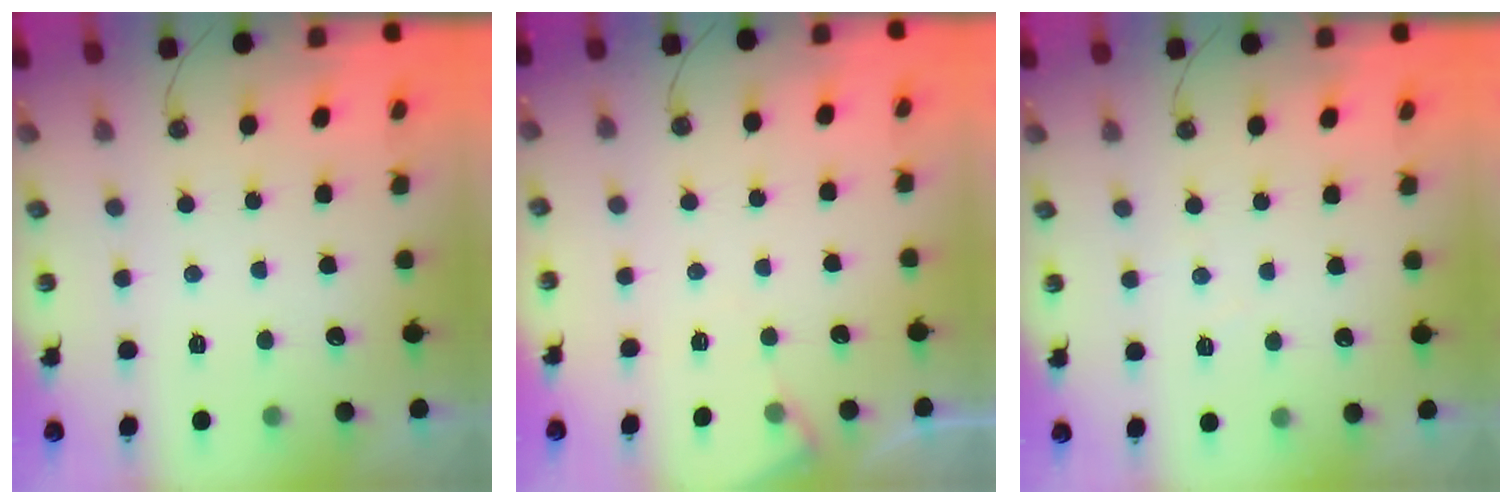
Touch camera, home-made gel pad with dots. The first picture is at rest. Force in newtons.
{"total": 4.0, "press": 3.9, "slide": 0.6}
{"total": 3.5, "press": 3.5, "slide": 0.5}